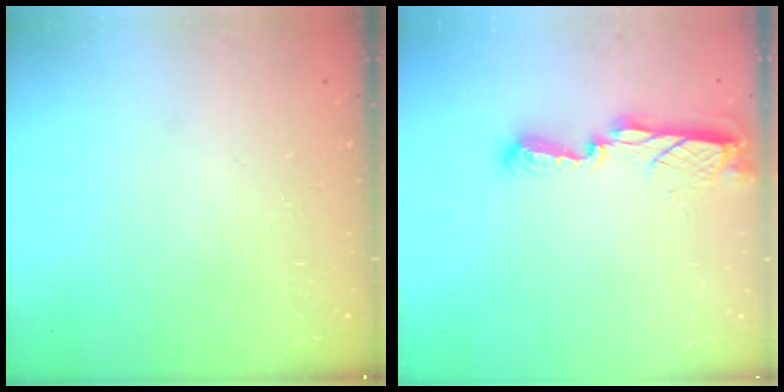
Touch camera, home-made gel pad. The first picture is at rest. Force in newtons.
{"total": 7.8, "press": 7.7, "slide": 0.3}